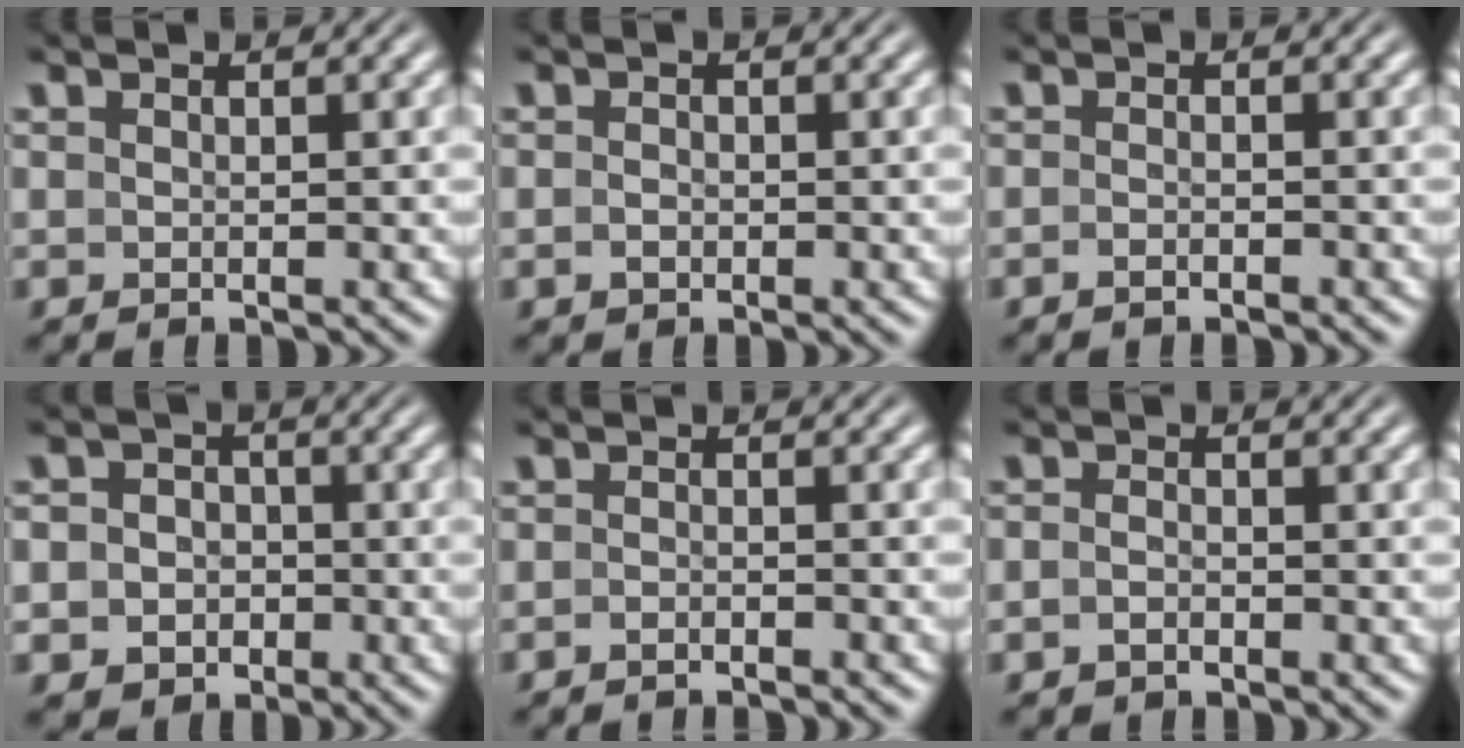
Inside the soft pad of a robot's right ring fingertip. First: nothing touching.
{"total": 0.7, "force": [-0.5, 0.4, 0.3], "torque": [-0.008, -0.006, -0.004]}
{"total": 1.2, "force": [-1.2, 0.0, 0.2], "torque": [-0.007, -0.002, -0.020]}
{"total": 6.4, "force": [-1.5, 5.9, 1.9], "torque": [-0.043, -0.021, -0.026]}
{"total": 1.5, "force": [-1.5, 0.1, 0.1], "torque": [-0.006, -0.003, -0.026]}
{"total": 1.4, "force": [-1.1, 0.8, 0.4], "torque": [-0.014, -0.006, -0.019]}